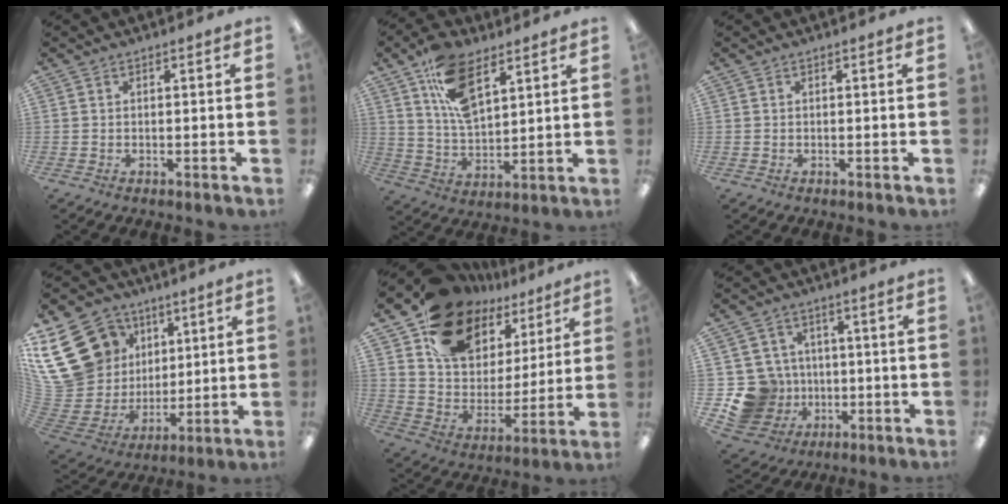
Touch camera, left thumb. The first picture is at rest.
{"total": 13.5, "force": [7.7, 6.9, 8.7], "torque": [-0.159, -0.019, 0.142]}
{"total": 0.0}
{"total": 23.9, "force": [9.9, 19.0, 10.6], "torque": [-0.227, -0.042, 0.214]}
{"total": 19.3, "force": [13.0, 12.4, 7.2], "torque": [-0.138, -0.080, 0.240]}
{"total": 12.4, "force": [-2.4, 11.6, 3.4], "torque": [-0.103, 0.022, -0.031]}